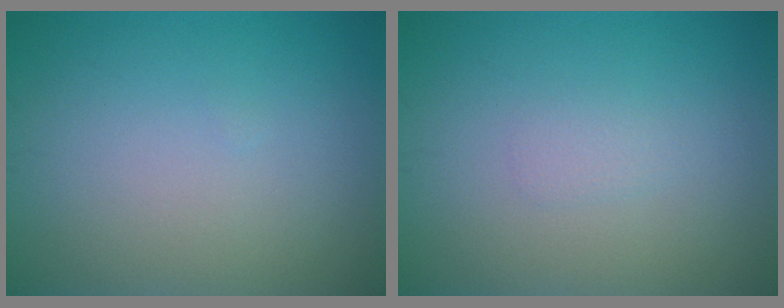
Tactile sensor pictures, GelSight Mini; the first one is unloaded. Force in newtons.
{"total": 0.8, "press": 0.8, "slide": 0.1}